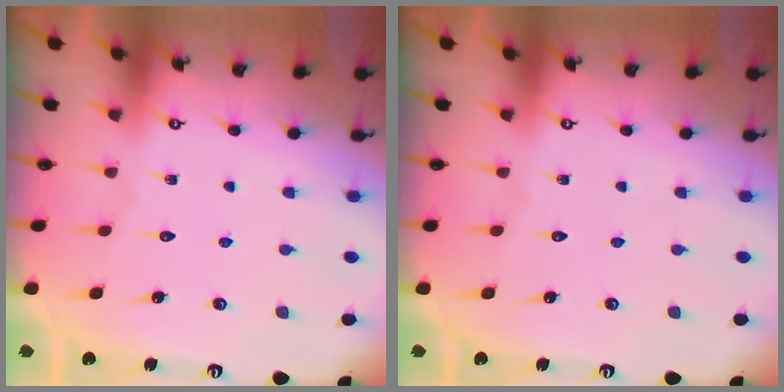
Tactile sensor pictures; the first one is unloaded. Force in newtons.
{"total": 0.0}